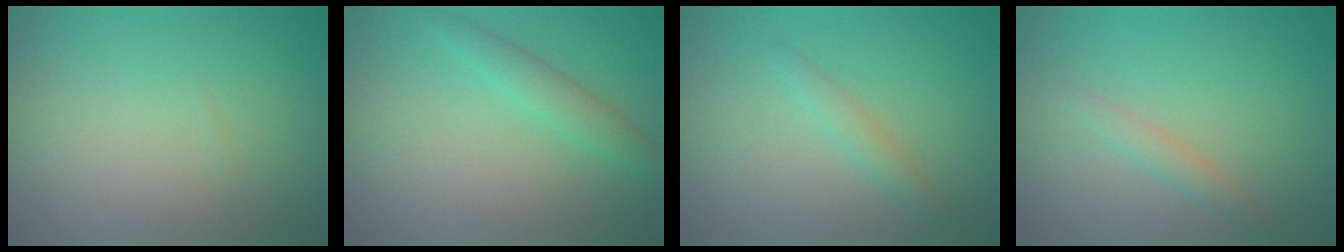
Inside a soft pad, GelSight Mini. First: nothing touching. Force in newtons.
{"total": 2.0, "press": 2.0, "slide": 0.2}
{"total": 1.5, "press": 1.5, "slide": 0.1}
{"total": 2.0, "press": 2.0, "slide": 0.2}